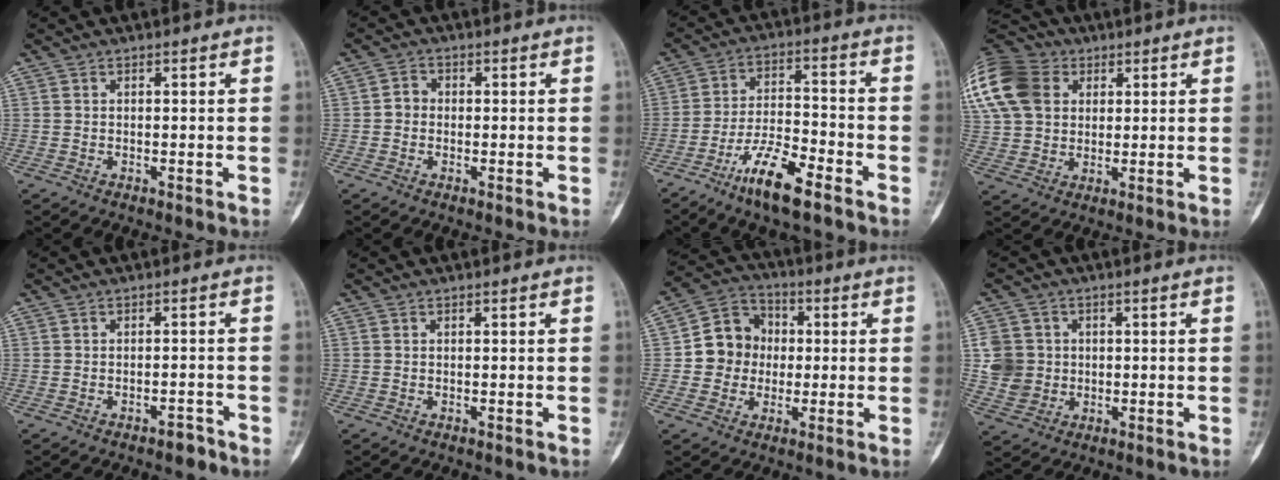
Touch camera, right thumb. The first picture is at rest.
{"total": 2.2, "force": [-0.4, 1.9, 1.0], "torque": [0.000, 0.008, -0.014]}
{"total": 11.1, "force": [-7.3, 2.7, 7.9], "torque": [-0.148, 0.040, -0.133]}
{"total": 25.8, "force": [8.9, 19.6, 14.2], "torque": [-0.358, 0.066, 0.176]}
{"total": 2.2, "force": [-1.7, 0.8, 1.1], "torque": [-0.010, 0.015, -0.024]}
{"total": 0.0}
{"total": 9.9, "force": [-0.3, 9.2, 3.8], "torque": [-0.022, 0.025, -0.017]}
{"total": 7.1, "force": [0.5, 6.7, 2.2], "torque": [-0.021, 0.001, 0.013]}